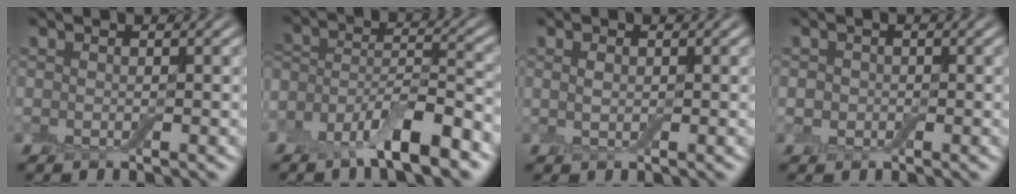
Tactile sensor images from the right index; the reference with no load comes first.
{"total": 7.8, "force": [-5.1, 2.6, 5.3], "torque": [-0.087, 0.001, -0.098]}
{"total": 0.9, "force": [0.2, 0.6, 0.6], "torque": [-0.015, 0.001, 0.005]}
{"total": 1.5, "force": [0.0, 1.4, 0.5], "torque": [0.000, -0.001, -0.010]}